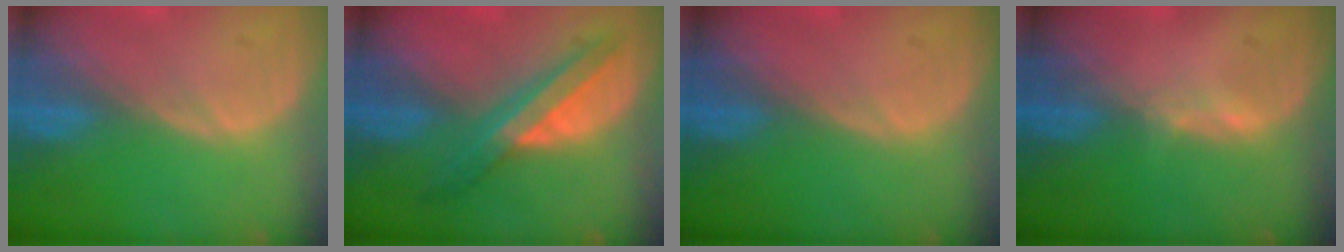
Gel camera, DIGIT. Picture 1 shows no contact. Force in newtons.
{"total": 7.2, "press": 6.1, "slide": 3.8}
{"total": 0.0}
{"total": 0.7, "press": 0.7, "slide": 0.2}